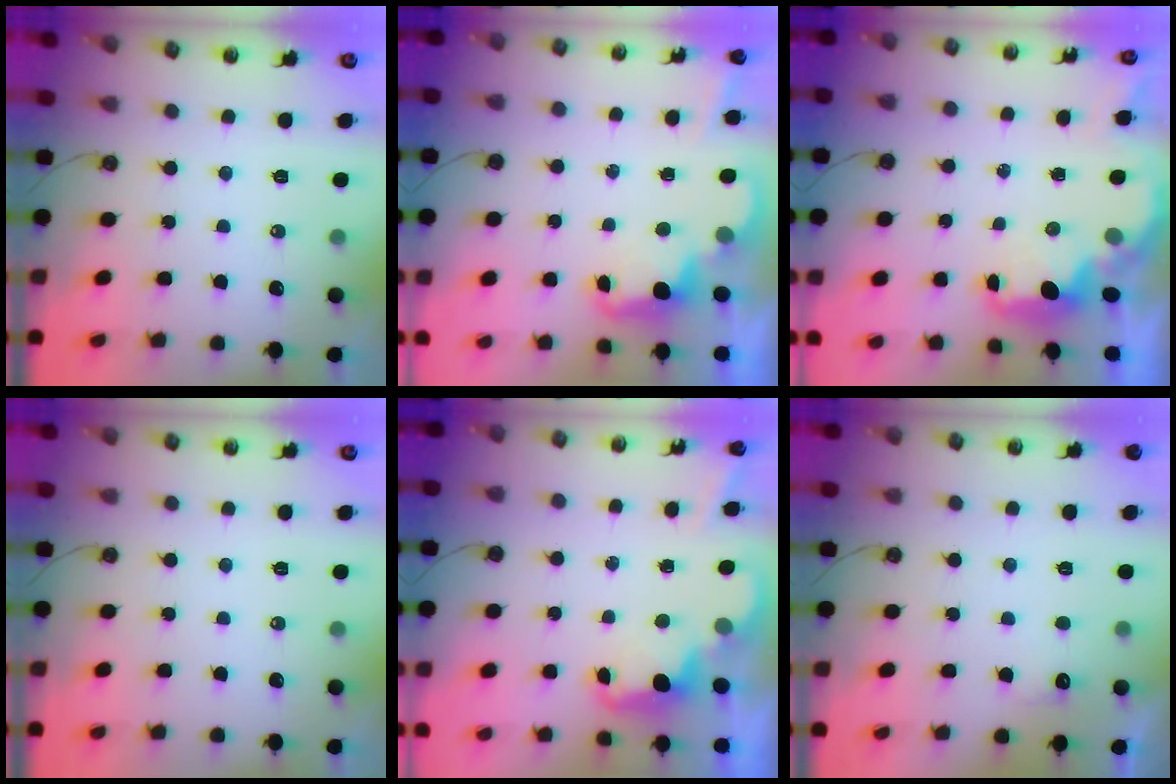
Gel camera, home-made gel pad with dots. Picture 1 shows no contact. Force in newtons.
{"total": 2.6, "press": 2.5, "slide": 0.6}
{"total": 2.8, "press": 2.8, "slide": 0.5}
{"total": 0.0}
{"total": 2.4, "press": 2.4, "slide": 0.5}
{"total": 3.9, "press": 3.8, "slide": 1.0}